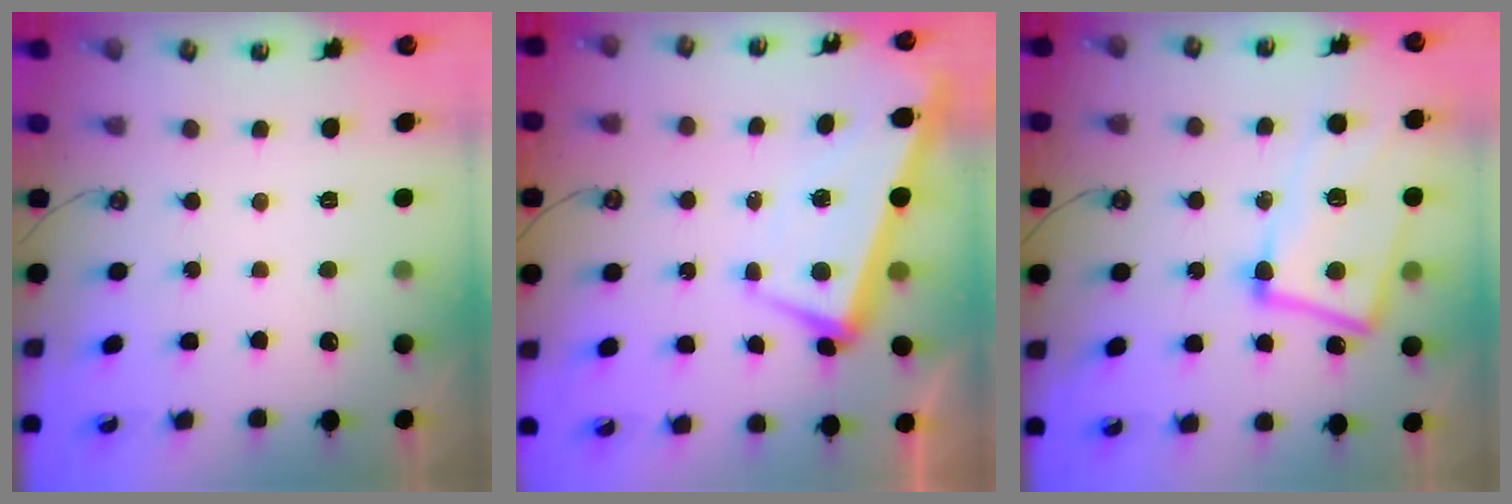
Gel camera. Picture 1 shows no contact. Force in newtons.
{"total": 0.9, "press": 0.4, "slide": 0.8}
{"total": 11.5, "press": 11.2, "slide": 2.6}